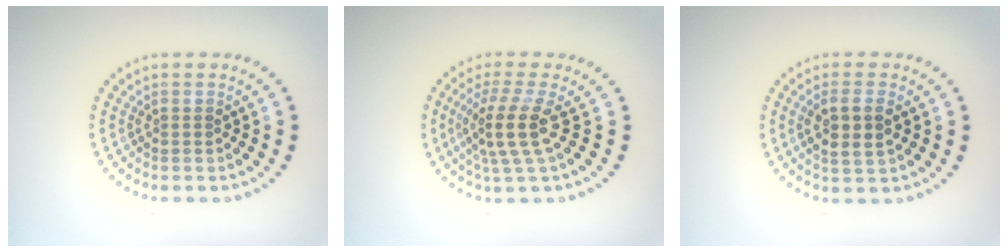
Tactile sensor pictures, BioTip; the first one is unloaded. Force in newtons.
{"total": 3.9, "press": 2.8, "slide": 2.7}
{"total": 3.0, "press": 2.8, "slide": 0.9}